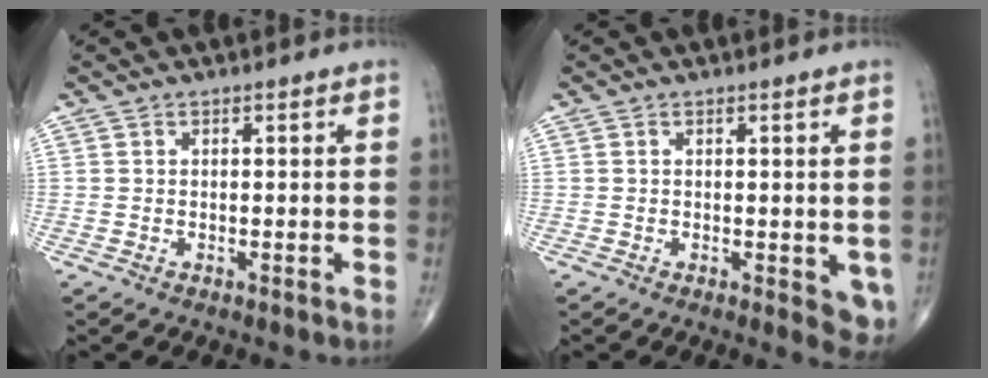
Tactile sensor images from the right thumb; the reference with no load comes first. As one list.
[{"total": 4.6, "force": [-0.9, 1.9, 4.1], "torque": [-0.031, -0.008, -0.011]}]